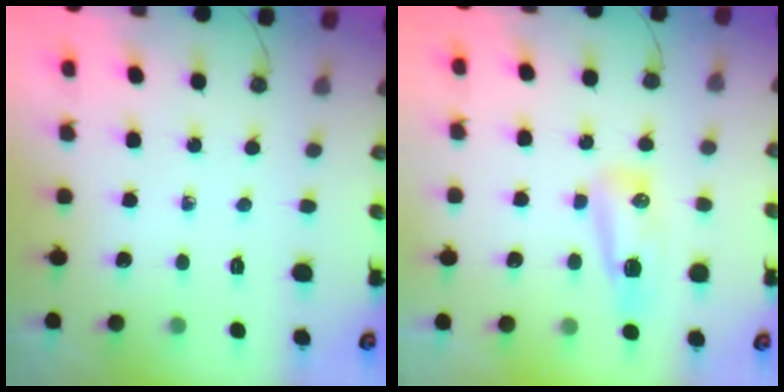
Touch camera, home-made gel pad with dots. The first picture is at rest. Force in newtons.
{"total": 13.2, "press": 10.3, "slide": 8.3}